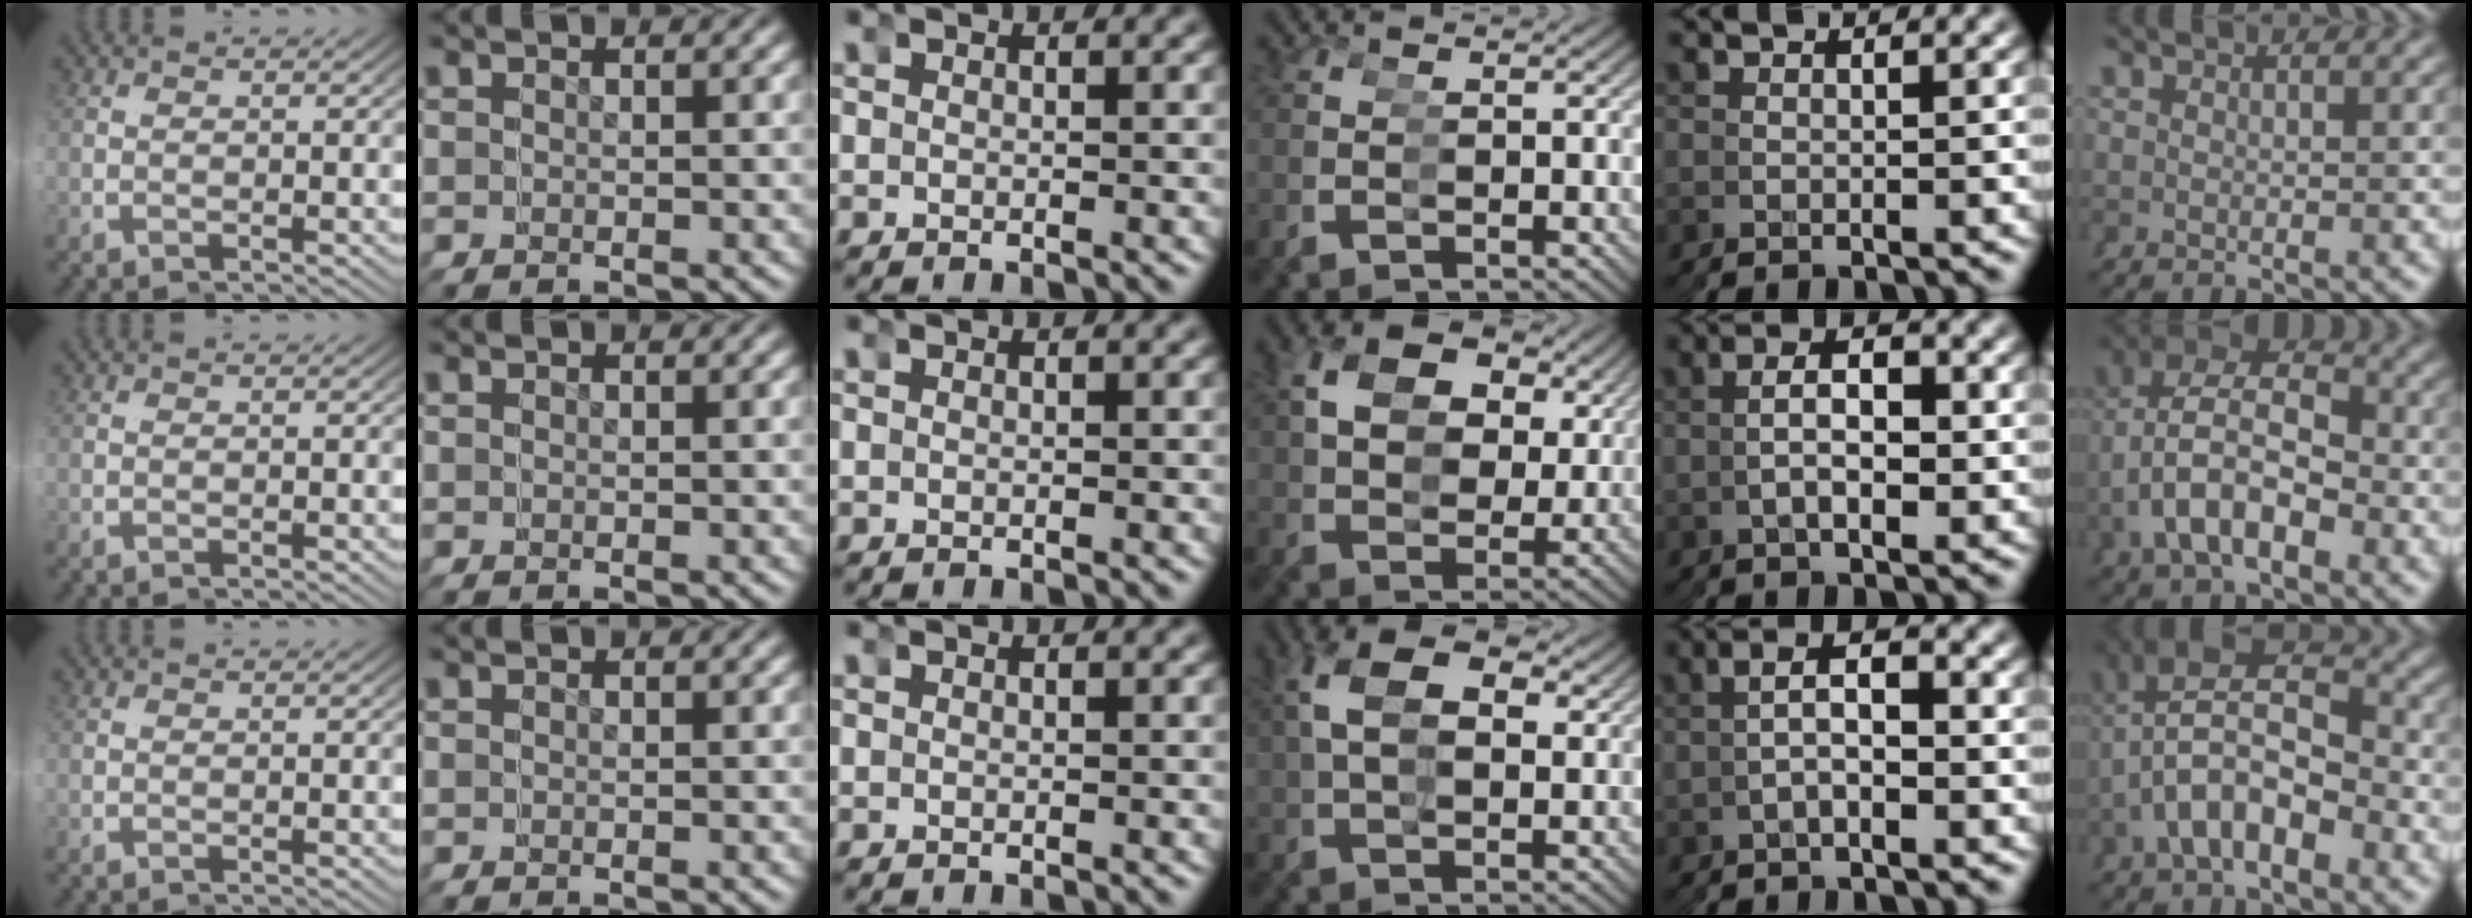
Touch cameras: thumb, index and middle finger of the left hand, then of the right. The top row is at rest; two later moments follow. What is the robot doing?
{"motion": "grasp_and_lifting", "object": "bandage"}